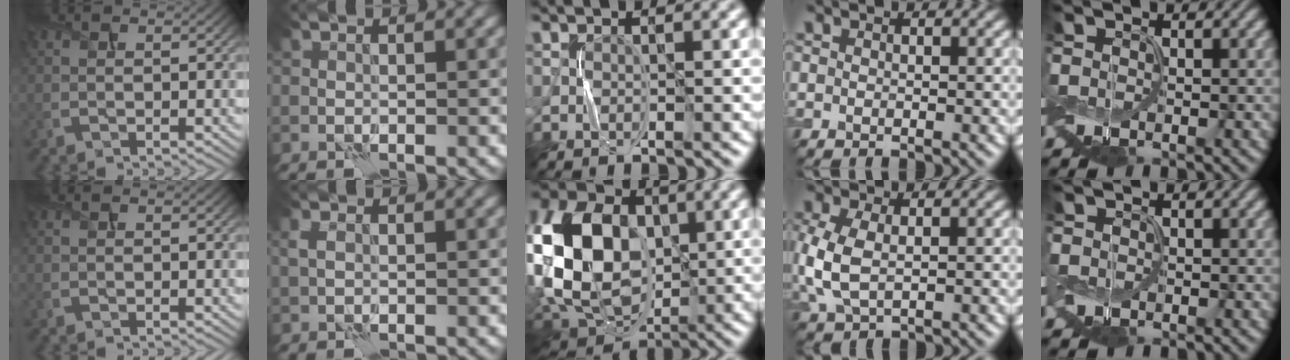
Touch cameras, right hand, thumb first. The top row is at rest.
{"index": {"total": 1.1, "force": [0.3, 0.7, 0.8], "torque": [-0.018, 0.003, 0.004]}, "middle": {"total": 15.8, "force": [0.4, 11.3, 11.0], "torque": [-0.255, -0.003, 0.010]}, "ring": {"total": 4.9, "force": [-0.1, 2.9, 4.0], "torque": [-0.112, -0.005, 0.003]}, "little": {"total": 0.7, "force": [-0.1, 0.6, 0.1], "torque": [-0.007, 0.003, -0.003]}}